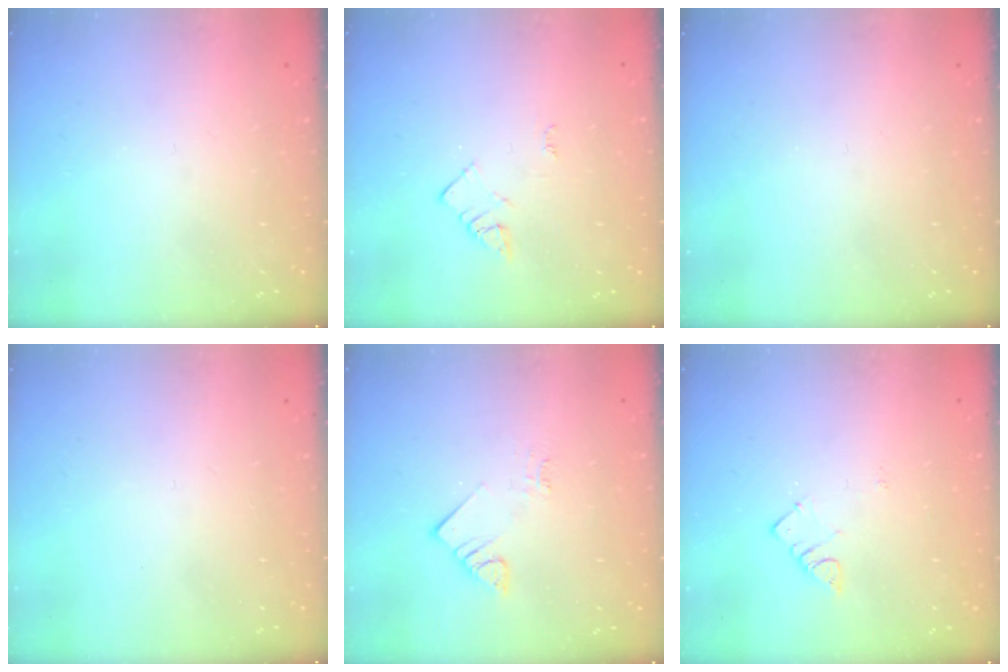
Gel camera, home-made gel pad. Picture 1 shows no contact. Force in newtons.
{"total": 2.3, "press": 2.3, "slide": 0.3}
{"total": 0.0}
{"total": 1.7, "press": 1.6, "slide": 0.1}
{"total": 3.6, "press": 3.6, "slide": 0.5}
{"total": 3.2, "press": 3.1, "slide": 0.4}